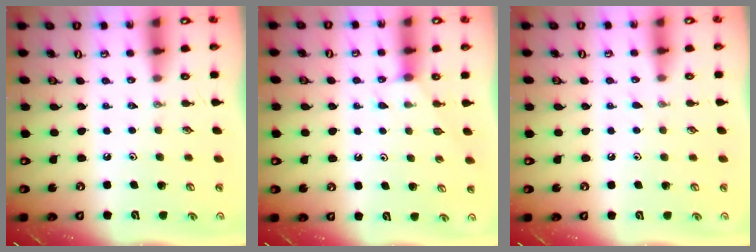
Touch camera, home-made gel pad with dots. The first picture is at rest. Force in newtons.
{"total": 2.7, "press": 2.7, "slide": 0.3}
{"total": 5.6, "press": 5.6, "slide": 0.5}